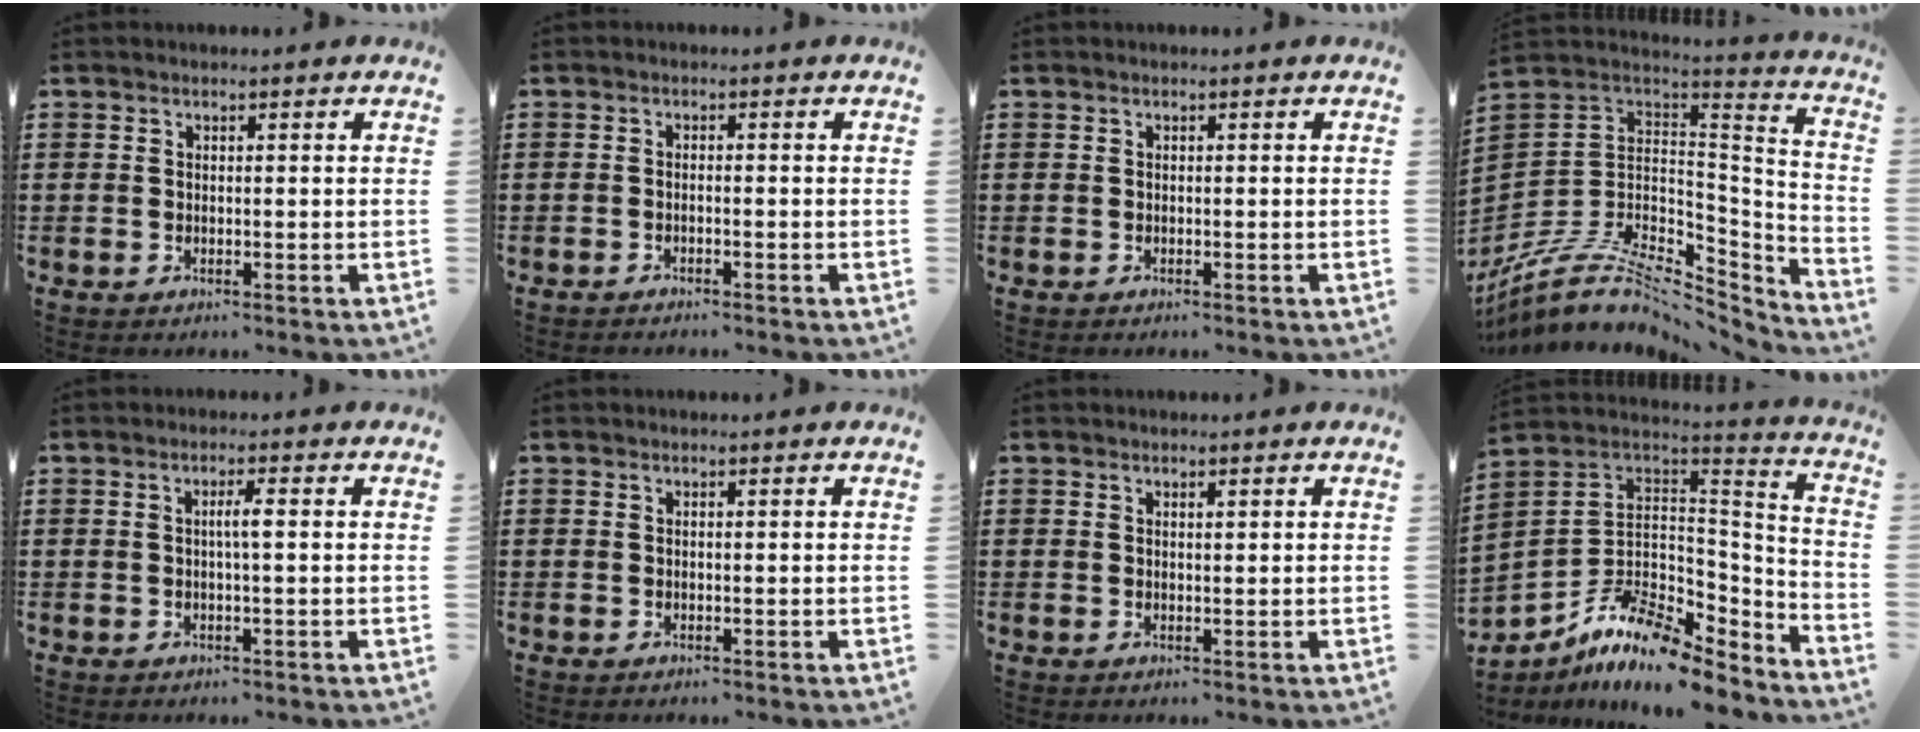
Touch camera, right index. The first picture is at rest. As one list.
[{"total": 1.1, "force": [-1.0, -0.2, 0.4], "torque": [-0.008, -0.004, -0.019]}, {"total": 0.0}, {"total": 11.6, "force": [-7.2, 5.5, 7.3], "torque": [-0.156, 0.007, -0.131]}, {"total": 2.2, "force": [0.0, 0.1, 2.2], "torque": [-0.041, -0.001, -0.002]}, {"total": 0.0}, {"total": 0.5, "force": [0.4, 0.2, 0.3], "torque": [-0.006, 0.002, 0.007]}, {"total": 11.2, "force": [-8.1, 4.5, 6.3], "torque": [-0.134, 0.009, -0.154]}]